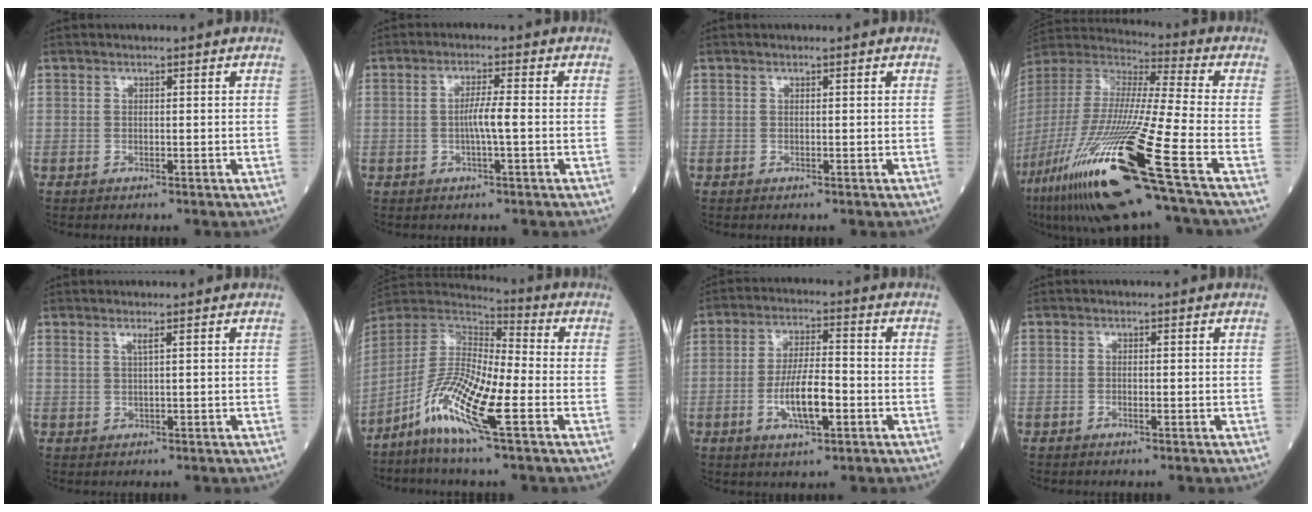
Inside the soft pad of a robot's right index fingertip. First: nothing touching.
{"total": 3.4, "force": [-0.5, -0.2, 3.3], "torque": [-0.061, 0.000, -0.010]}
{"total": 0.0}
{"total": 29.6, "force": [-15.3, 1.2, 25.3], "torque": [-0.541, -0.072, -0.289]}
{"total": 1.0, "force": [0.6, -0.2, 0.7], "torque": [-0.018, -0.001, 0.015]}
{"total": 12.7, "force": [-5.5, 1.1, 11.4], "torque": [-0.229, -0.009, -0.115]}
{"total": 8.1, "force": [-2.5, 2.0, 7.5], "torque": [-0.145, 0.002, -0.044]}
{"total": 0.6, "force": [-0.3, 0.1, 0.5], "torque": [-0.011, 0.000, -0.004]}